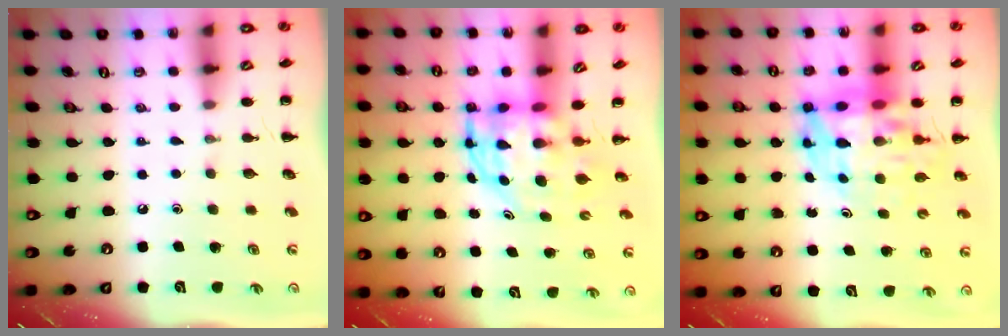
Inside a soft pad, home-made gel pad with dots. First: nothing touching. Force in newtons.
{"total": 5.3, "press": 5.1, "slide": 1.6}
{"total": 13.1, "press": 12.5, "slide": 3.8}